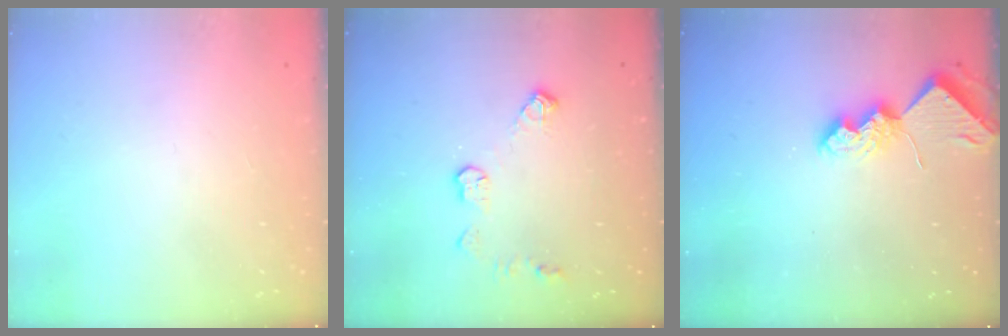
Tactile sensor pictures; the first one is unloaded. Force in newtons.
{"total": 7.1, "press": 7.1, "slide": 0.2}
{"total": 7.6, "press": 7.6, "slide": 0.8}